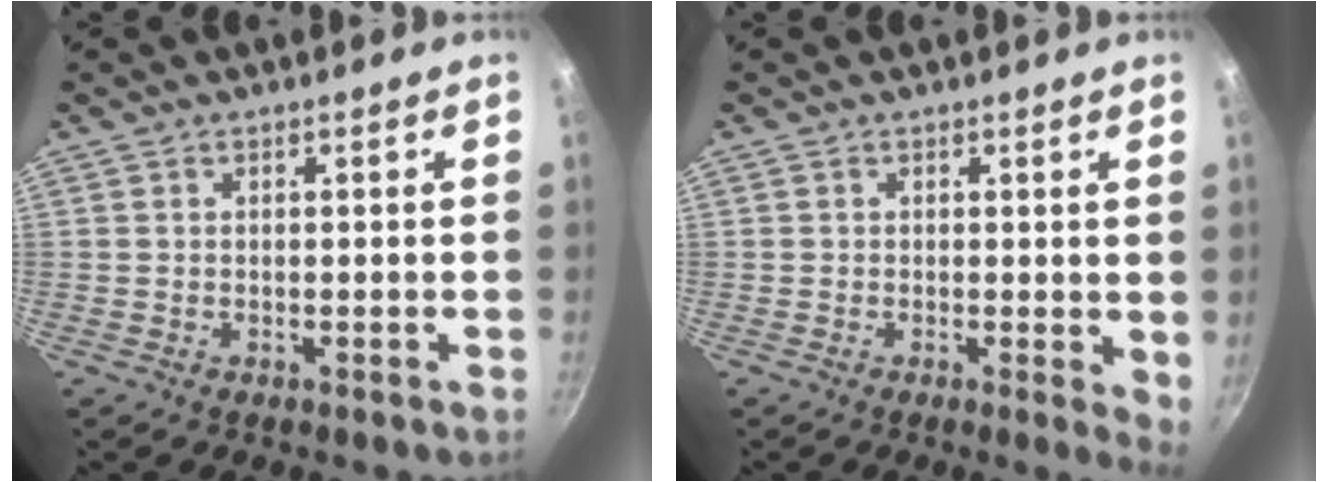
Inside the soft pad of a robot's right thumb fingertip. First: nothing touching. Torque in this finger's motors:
{"motor_torque": [-0.58, 0.25, -0.06, 0.10, 0.06]}